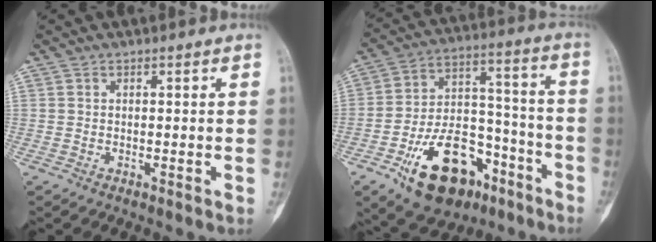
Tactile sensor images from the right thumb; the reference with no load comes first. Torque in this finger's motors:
{"motor_torque": [1.80, 0.76, 1.35, -1.42, 0.48]}